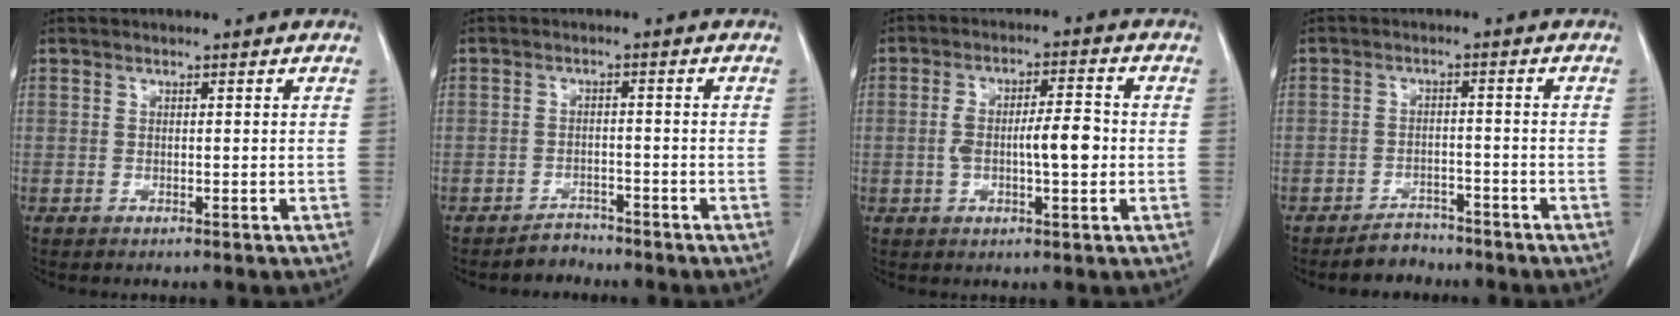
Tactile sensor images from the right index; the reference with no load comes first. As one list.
[{"total": 2.4, "force": [-2.2, 0.9, -0.4], "torque": [0.007, 0.001, -0.035]}, {"total": 7.4, "force": [-0.7, 2.0, 7.1], "torque": [-0.130, 0.014, -0.011]}, {"total": 3.8, "force": [-3.4, 1.8, 0.3], "torque": [-0.006, 0.004, -0.051]}]